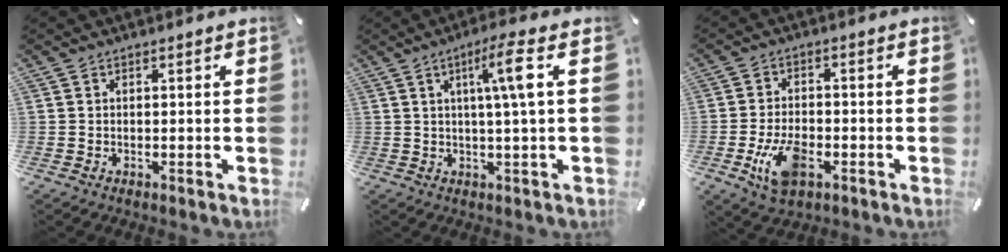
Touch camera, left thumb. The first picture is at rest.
{"total": 8.6, "force": [2.3, 0.3, 8.3], "torque": [-0.146, -0.001, 0.027]}
{"total": 9.4, "force": [-3.4, 5.4, 6.9], "torque": [-0.144, 0.002, -0.061]}